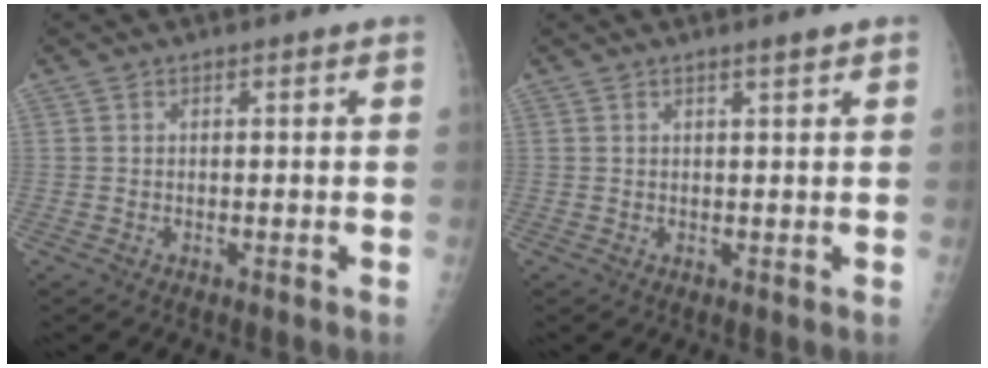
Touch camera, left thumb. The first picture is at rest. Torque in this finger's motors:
{"motor_torque": [-0.39, -0.22, -0.41, -0.17, 0.01]}